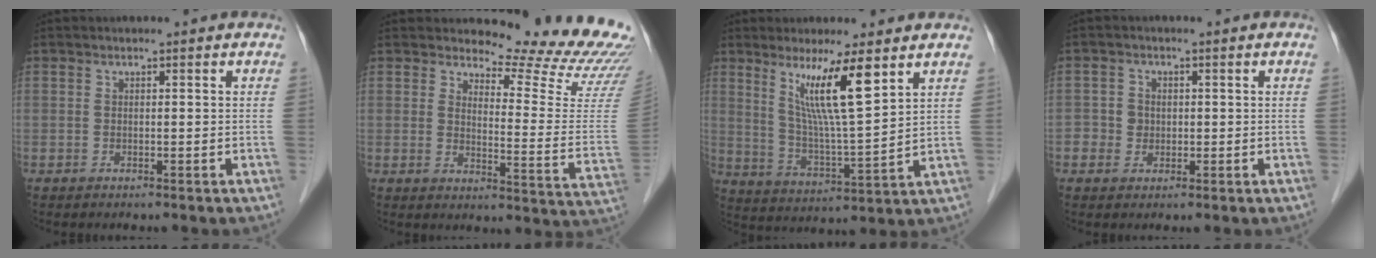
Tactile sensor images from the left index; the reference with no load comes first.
{"total": 16.4, "force": [15.9, 0.6, 3.9], "torque": [-0.042, -0.136, 0.167]}
{"total": 10.3, "force": [5.6, -0.3, 8.7], "torque": [-0.161, -0.011, 0.106]}
{"total": 2.7, "force": [-0.2, 2.6, 0.5], "torque": [-0.002, 0.007, -0.002]}